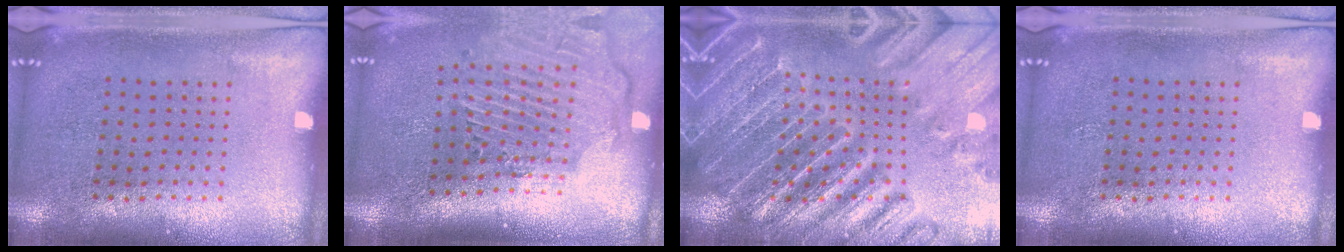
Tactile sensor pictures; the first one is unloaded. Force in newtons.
{"total": 2.8, "press": 2.3, "slide": 1.7}
{"total": 4.2, "press": 3.9, "slide": 1.4}
{"total": 0.0}